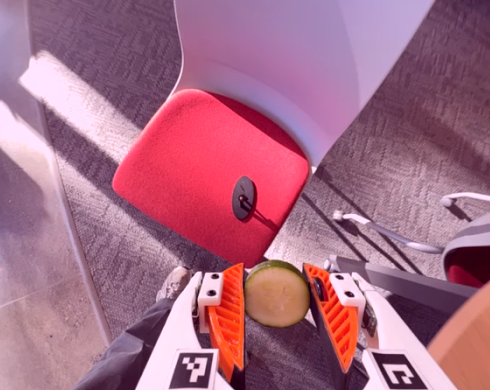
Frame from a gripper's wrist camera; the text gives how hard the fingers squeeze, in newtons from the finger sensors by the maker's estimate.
{"total": 8.5, "left": 9.1, "right": 7.9}